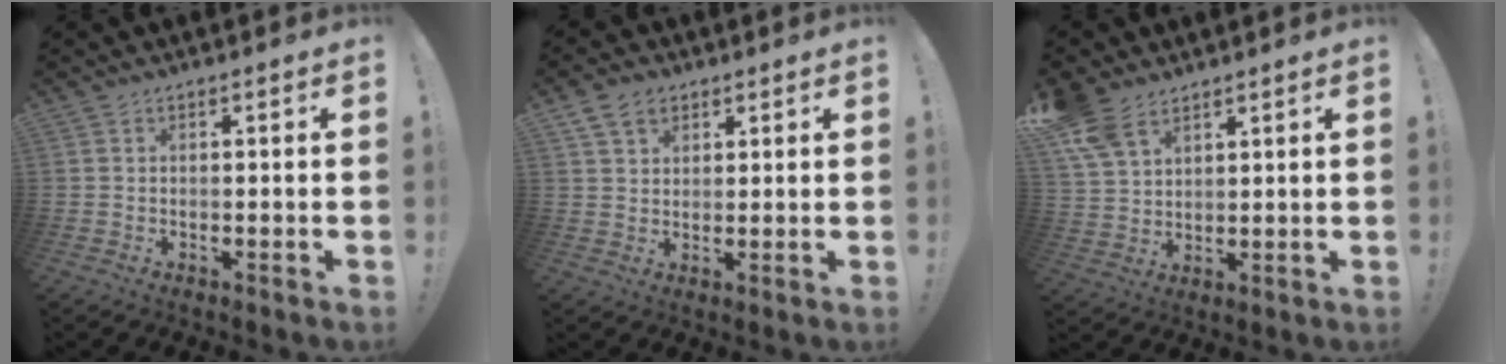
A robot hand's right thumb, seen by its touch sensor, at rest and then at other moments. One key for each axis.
{"total": 6.7, "fx": 3.8, "fy": 4.7, "fz": 2.8, "tx": -0.047, "ty": -0.005, "tz": 0.073}
{"total": 9.3, "fx": 6.4, "fy": 5.1, "fz": 4.4, "tx": -0.094, "ty": -0.023, "tz": 0.131}